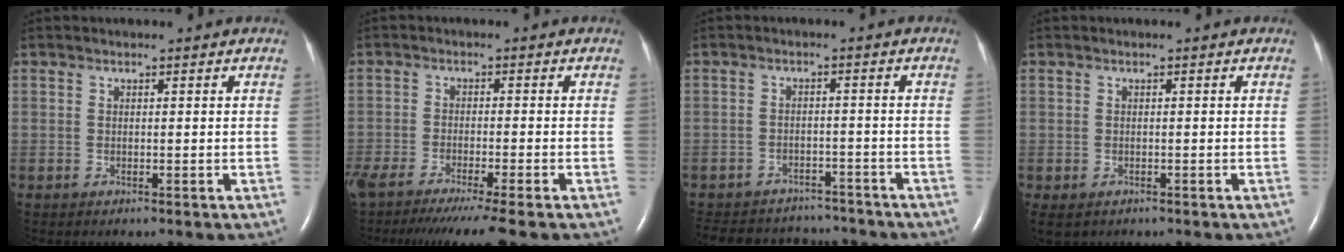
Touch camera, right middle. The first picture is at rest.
{"total": 12.5, "force": [-10.4, -0.7, 6.8], "torque": [-0.097, -0.041, -0.164]}
{"total": 14.3, "force": [-12.8, 5.1, 3.7], "torque": [-0.087, 0.010, -0.167]}
{"total": 2.5, "force": [-1.5, 1.7, 1.1], "torque": [-0.019, -0.004, -0.017]}